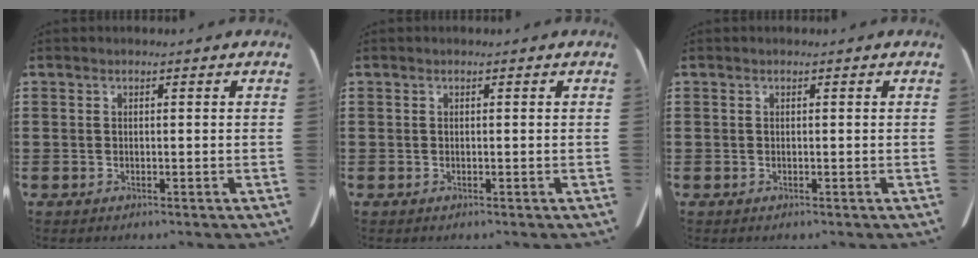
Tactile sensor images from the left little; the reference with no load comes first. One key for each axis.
{"total": 0.0}
{"total": 0.0}